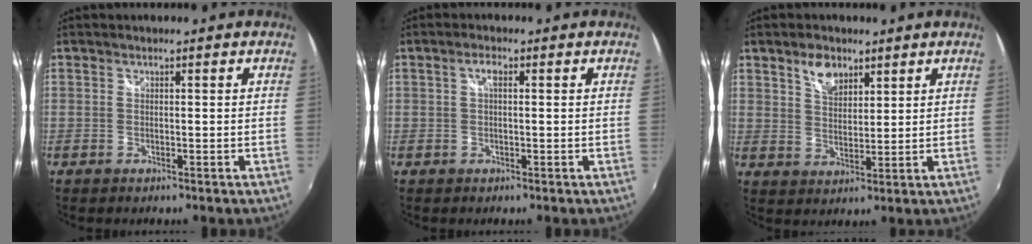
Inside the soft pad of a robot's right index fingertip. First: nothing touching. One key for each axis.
{"total": 1.8, "fx": 0.4, "fy": 0.6, "fz": 1.7, "tx": -0.032, "ty": 0.006, "tz": 0.004}
{"total": 5.6, "fx": 3.6, "fy": 2.9, "fz": 3.1, "tx": -0.049, "ty": 0.006, "tz": 0.066}